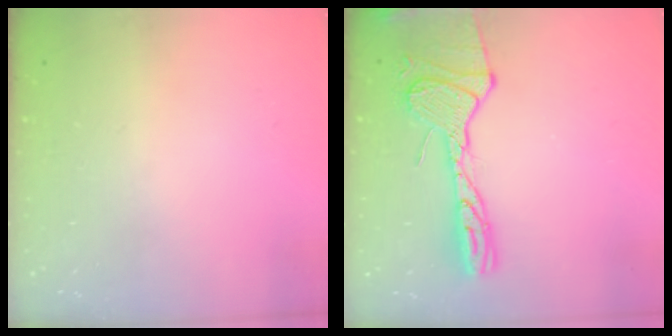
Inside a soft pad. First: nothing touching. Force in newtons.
{"total": 16.8, "press": 16.1, "slide": 4.6}